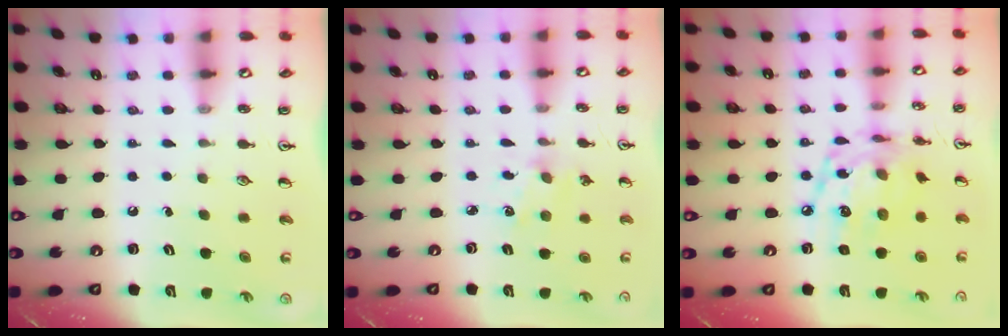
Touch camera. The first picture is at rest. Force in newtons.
{"total": 1.7, "press": 1.7, "slide": 0.4}
{"total": 14.0, "press": 14.0, "slide": 0.9}